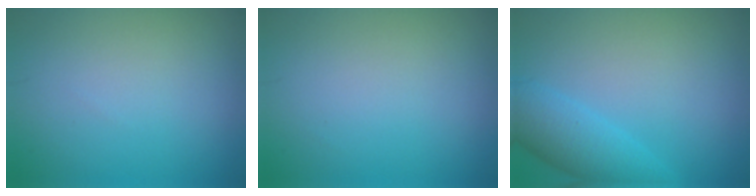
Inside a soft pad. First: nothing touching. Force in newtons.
{"total": 0.0}
{"total": 4.4, "press": 4.4, "slide": 0.2}